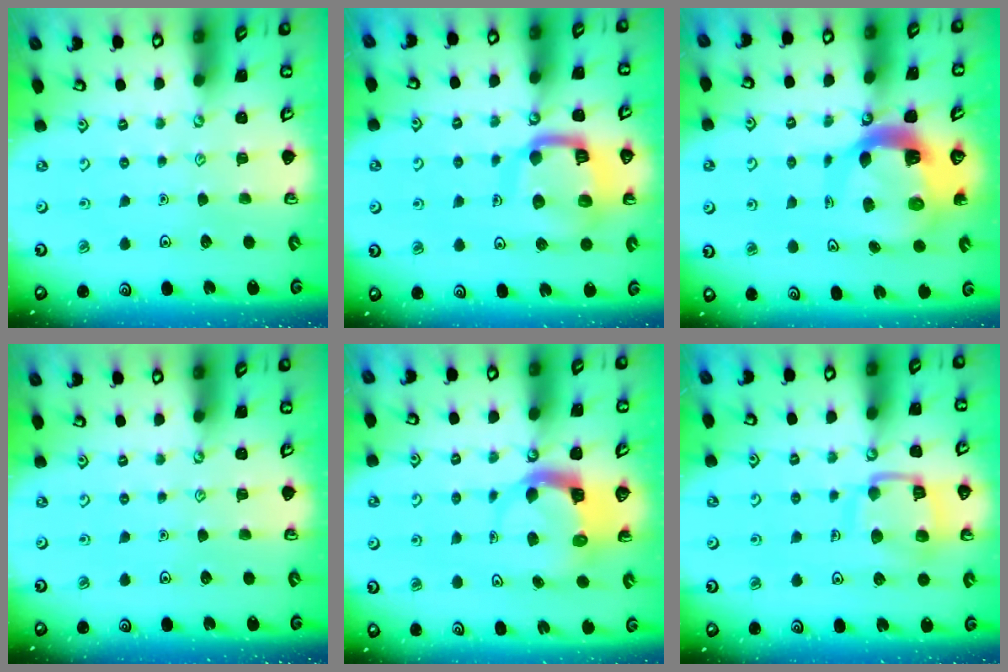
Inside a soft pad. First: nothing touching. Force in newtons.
{"total": 13.4, "press": 13.3, "slide": 1.6}
{"total": 10.6, "press": 10.5, "slide": 1.3}
{"total": 0.0}
{"total": 4.5, "press": 4.5, "slide": 0.3}
{"total": 12.2, "press": 12.2, "slide": 1.3}